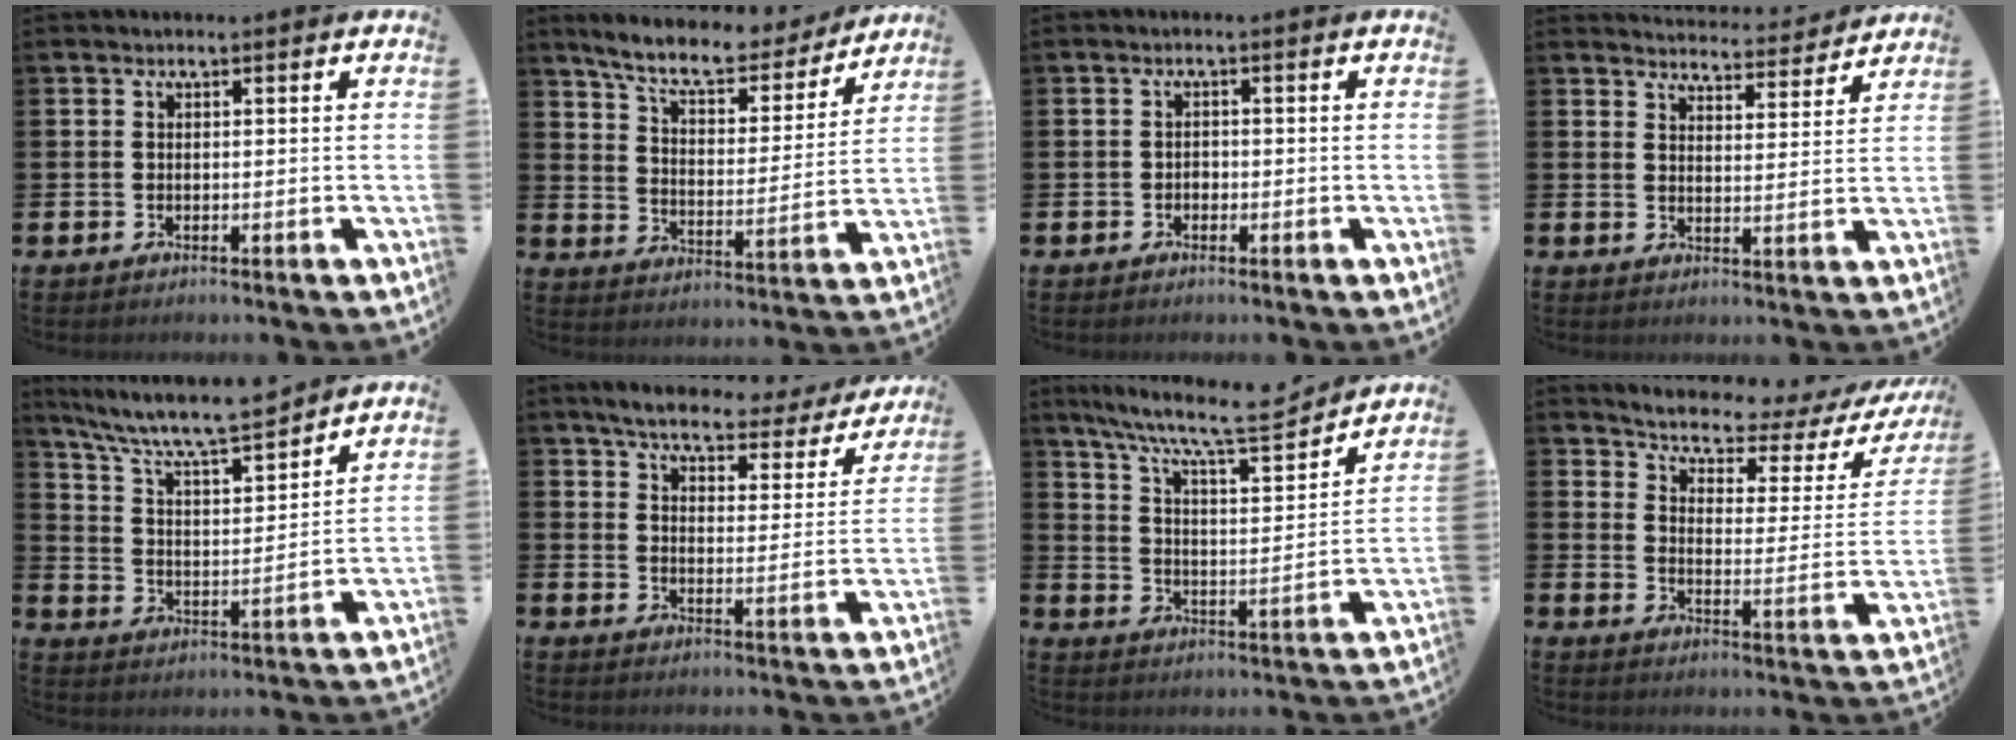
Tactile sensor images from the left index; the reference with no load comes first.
{"total": 8.6, "force": [7.8, 2.0, 2.9], "torque": [-0.087, -0.050, 0.135]}
{"total": 1.0, "force": [-0.6, 0.8, 0.2], "torque": [-0.002, 0.001, -0.013]}
{"total": 4.4, "force": [4.4, 0.5, 0.2], "torque": [-0.008, -0.036, 0.074]}
{"total": 8.6, "force": [8.1, 1.0, 3.0], "torque": [-0.096, -0.056, 0.139]}
{"total": 5.3, "force": [4.9, 1.2, 1.6], "torque": [-0.051, -0.032, 0.078]}
{"total": 9.7, "force": [8.7, 1.1, 4.2], "torque": [-0.110, -0.057, 0.146]}
{"total": 5.4, "force": [5.1, 1.2, 1.2], "torque": [-0.047, -0.045, 0.081]}